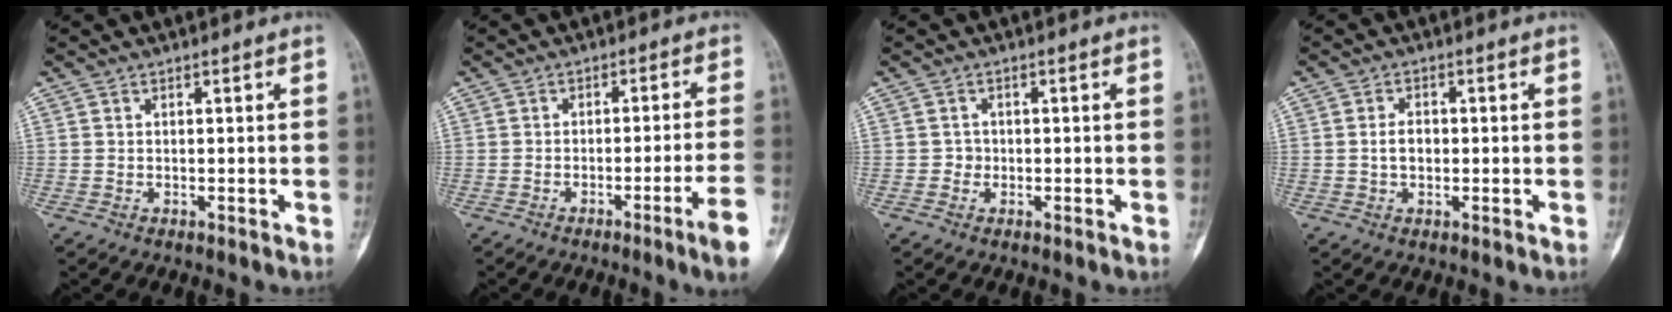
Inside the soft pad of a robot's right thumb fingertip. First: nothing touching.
{"total": 7.8, "force": [-3.9, -0.8, 6.7], "torque": [-0.097, 0.015, -0.057]}
{"total": 1.4, "force": [-0.4, 1.3, 0.2], "torque": [0.008, 0.008, -0.011]}
{"total": 2.9, "force": [-0.2, 2.0, 2.1], "torque": [-0.030, 0.008, -0.006]}